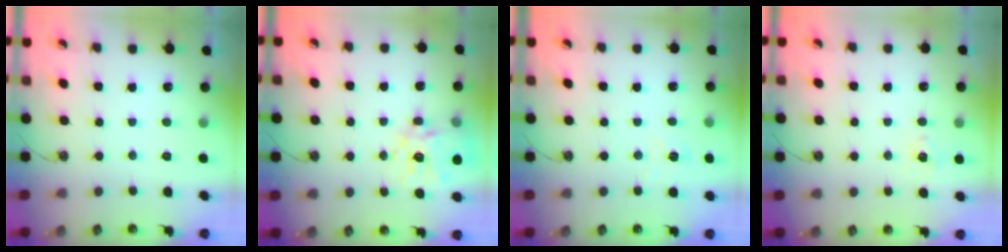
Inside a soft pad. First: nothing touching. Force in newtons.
{"total": 15.5, "press": 15.4, "slide": 1.4}
{"total": 5.4, "press": 5.3, "slide": 0.5}
{"total": 5.2, "press": 5.1, "slide": 0.8}